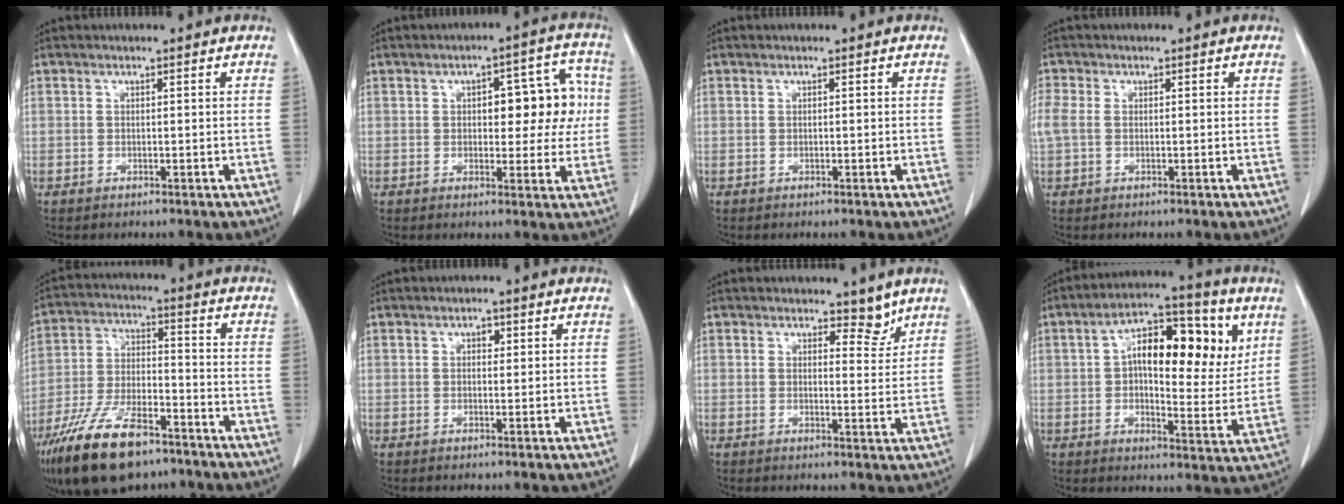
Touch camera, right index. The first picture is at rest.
{"total": 10.9, "force": [1.3, 4.9, 9.6], "torque": [-0.116, 0.040, 0.025]}
{"total": 0.0}
{"total": 6.2, "force": [0.2, 4.7, 4.0], "torque": [-0.141, 0.023, 0.009]}
{"total": 17.5, "force": [-11.8, 6.4, 11.1], "torque": [-0.244, -0.017, -0.214]}
{"total": 1.7, "force": [0.5, 1.2, 1.1], "torque": [-0.023, 0.009, 0.009]}
{"total": 3.9, "force": [2.9, 2.2, 1.5], "torque": [-0.015, -0.002, 0.043]}
{"total": 16.9, "force": [4.9, 7.3, 14.5], "torque": [-0.220, 0.033, 0.068]}